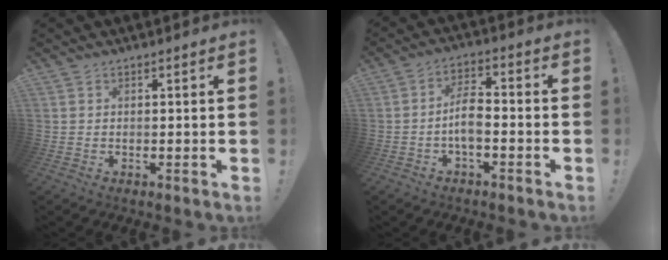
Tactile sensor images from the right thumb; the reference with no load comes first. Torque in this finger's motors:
{"motor_torque": [1.02, 0.86, 0.64, -0.60, 0.16]}